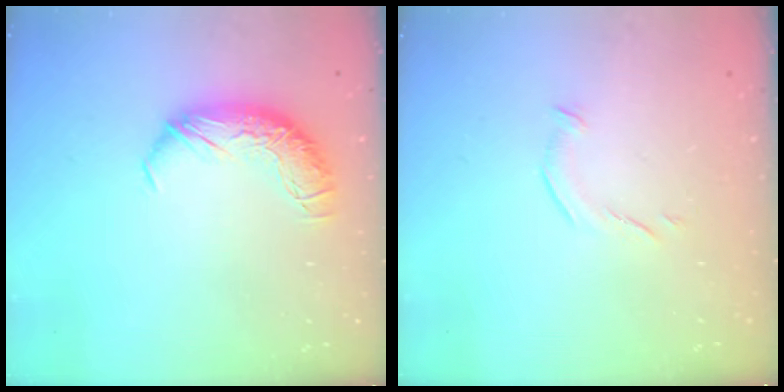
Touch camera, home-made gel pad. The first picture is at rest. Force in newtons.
{"total": 5.5, "press": 5.4, "slide": 0.9}